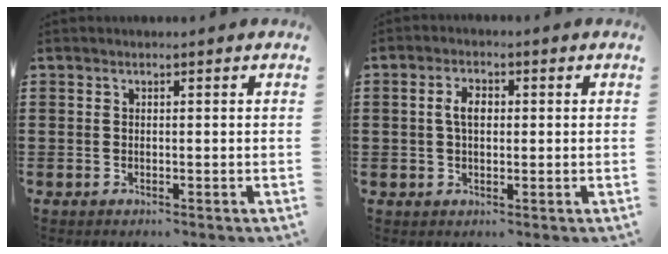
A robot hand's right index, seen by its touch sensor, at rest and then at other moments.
{"total": 3.5, "force": [0.4, 1.8, 3.0], "torque": [-0.060, 0.008, 0.005]}